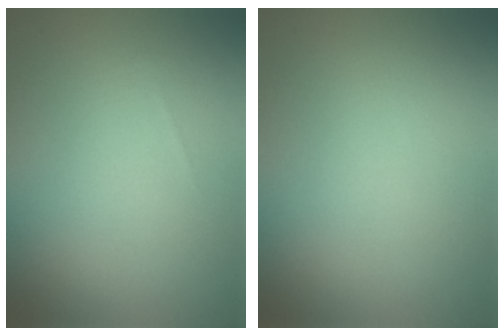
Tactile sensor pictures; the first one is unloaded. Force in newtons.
{"total": 0.0}